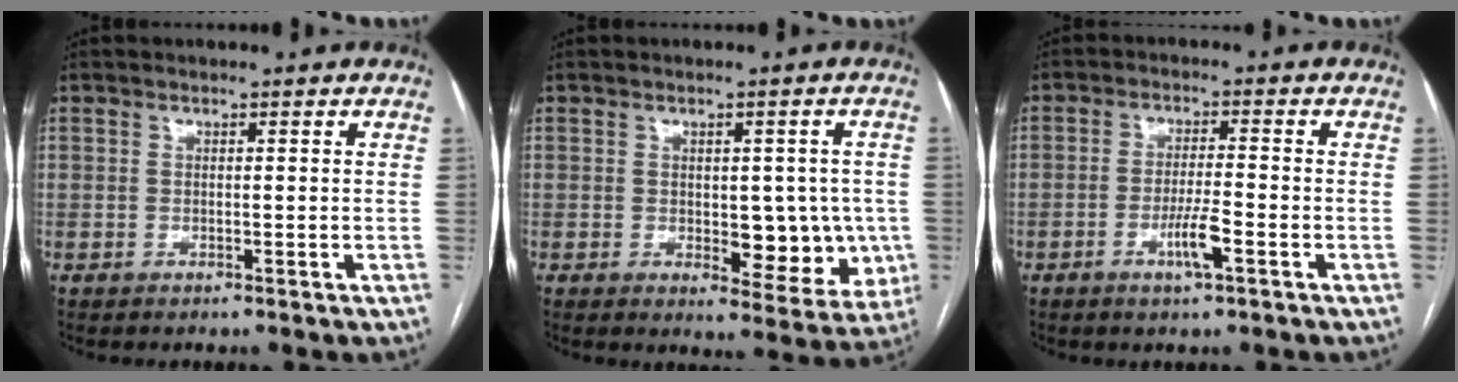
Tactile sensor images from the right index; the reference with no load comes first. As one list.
[{"total": 9.1, "force": [-0.8, 4.8, 7.8], "torque": [-0.077, 0.005, 0.001]}, {"total": 4.8, "force": [-2.1, 0.3, 4.3], "torque": [-0.080, -0.005, -0.040]}]